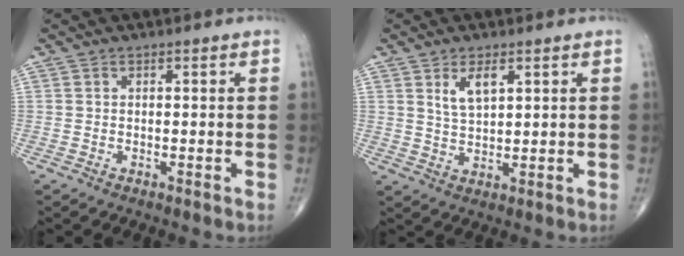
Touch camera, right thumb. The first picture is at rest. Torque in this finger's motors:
{"motor_torque": [-0.49, 0.52, 0.60, 0.41, 0.02]}